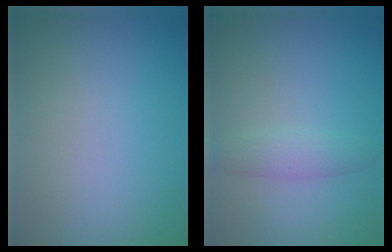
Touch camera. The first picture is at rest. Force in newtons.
{"total": 2.0, "press": 2.0, "slide": 0.1}